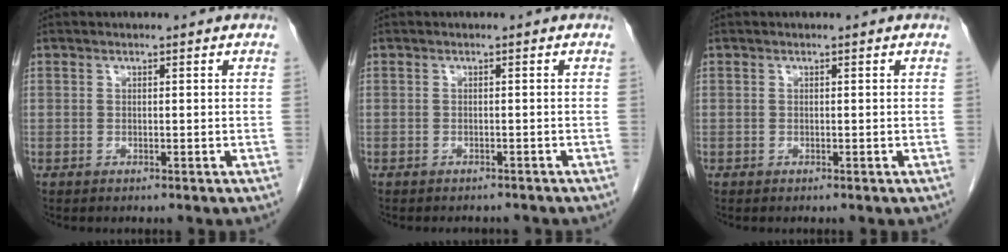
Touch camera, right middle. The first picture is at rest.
{"total": 3.1, "force": [-2.8, 1.1, 0.6], "torque": [-0.007, -0.003, -0.034]}
{"total": 0.0}